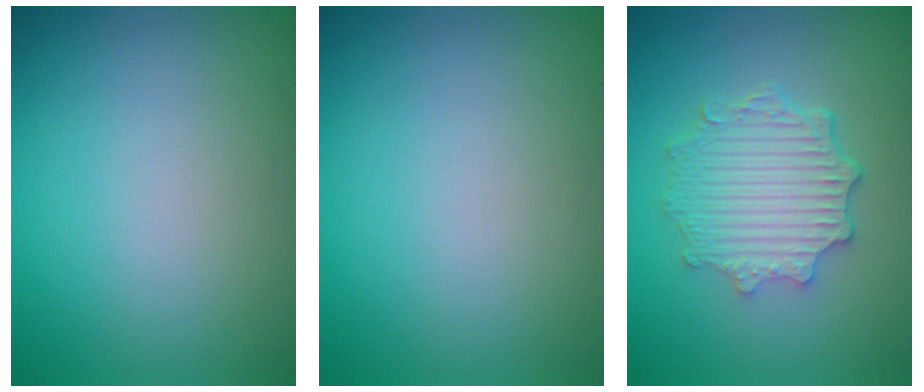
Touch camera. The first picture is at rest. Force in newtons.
{"total": 0.0}
{"total": 4.6, "press": 3.8, "slide": 2.7}